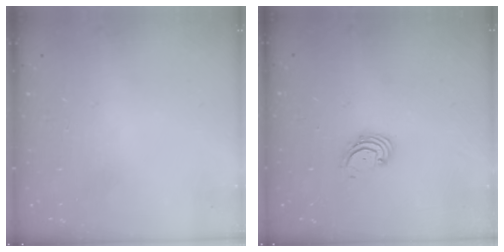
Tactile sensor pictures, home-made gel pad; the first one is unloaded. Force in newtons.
{"total": 1.8, "press": 1.7, "slide": 0.6}